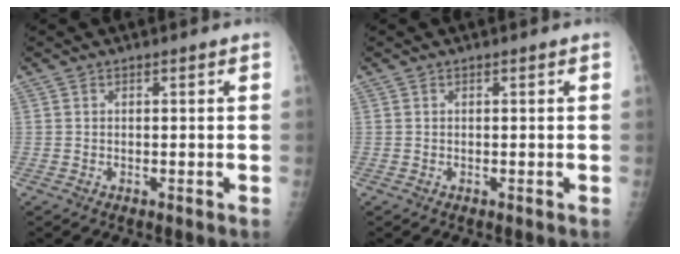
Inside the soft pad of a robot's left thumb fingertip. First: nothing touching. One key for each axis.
{"total": 0.0}